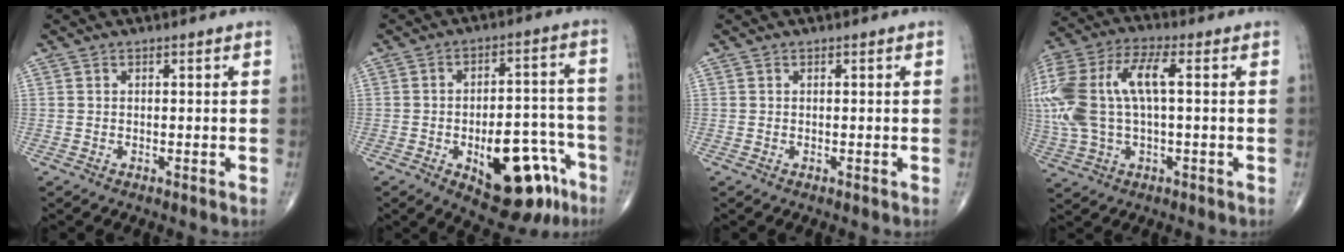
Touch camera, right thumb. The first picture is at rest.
{"total": 17.9, "force": [-8.0, 8.3, 13.7], "torque": [-0.147, 0.051, -0.095]}
{"total": 0.0}
{"total": 19.1, "force": [1.9, 8.8, 16.9], "torque": [-0.396, 0.033, 0.033]}